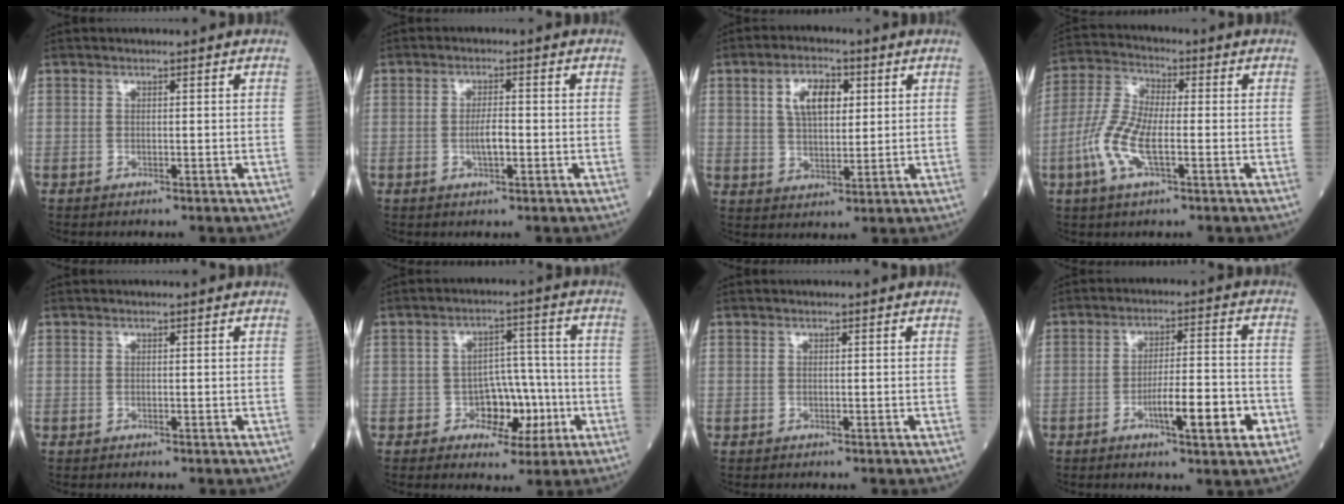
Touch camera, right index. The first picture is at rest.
{"total": 2.9, "force": [-0.5, 0.7, 2.8], "torque": [-0.056, 0.001, -0.007]}
{"total": 7.3, "force": [2.6, 3.6, 5.8], "torque": [-0.110, 0.013, 0.052]}
{"total": 9.4, "force": [-2.5, 3.1, 8.5], "torque": [-0.195, 0.001, -0.052]}
{"total": 0.0}
{"total": 7.0, "force": [-2.2, 4.5, 5.0], "torque": [-0.064, 0.020, -0.027]}
{"total": 0.0}
{"total": 9.8, "force": [-3.9, 1.2, 8.9], "torque": [-0.145, 0.004, -0.056]}